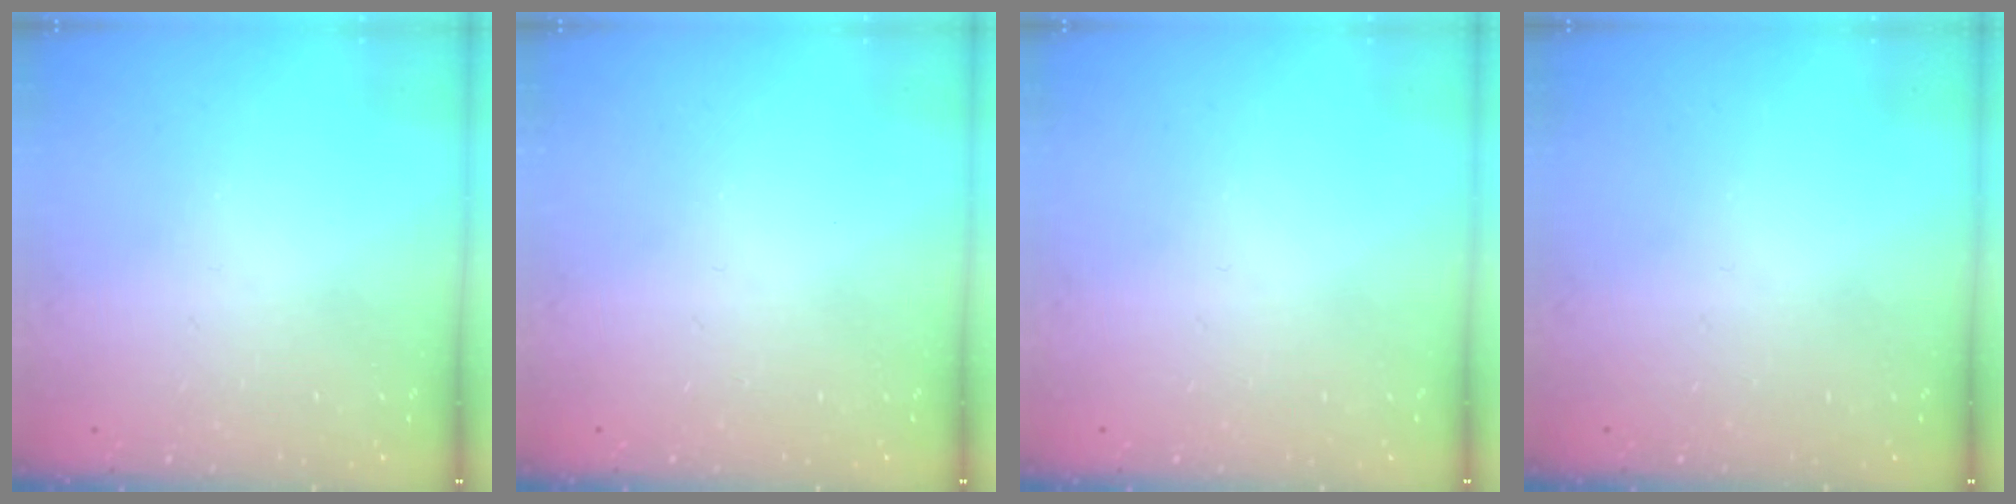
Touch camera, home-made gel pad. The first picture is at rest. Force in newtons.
{"total": 0.0}
{"total": 0.0}
{"total": 0.0}